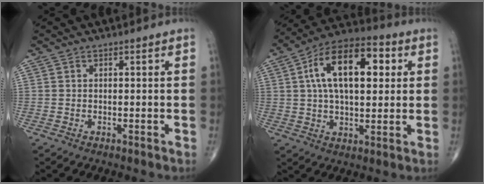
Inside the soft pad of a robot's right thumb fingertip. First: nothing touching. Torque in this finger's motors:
{"motor_torque": [1.22, 3.63, 1.49, -0.01, 0.18]}